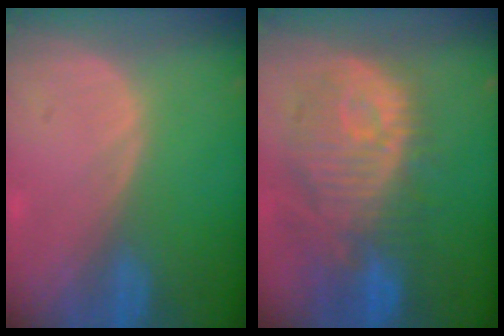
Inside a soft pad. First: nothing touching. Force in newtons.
{"total": 12.1, "press": 10.9, "slide": 5.3}